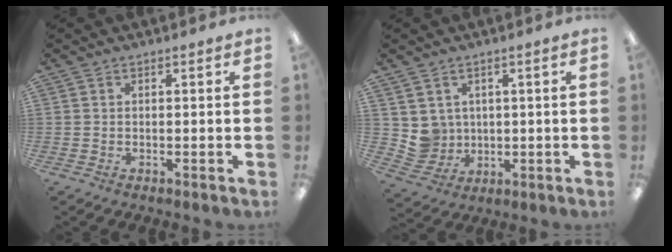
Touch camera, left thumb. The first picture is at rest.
{"total": 5.6, "force": [2.5, 5.0, 0.2], "torque": [-0.028, -0.013, 0.051]}